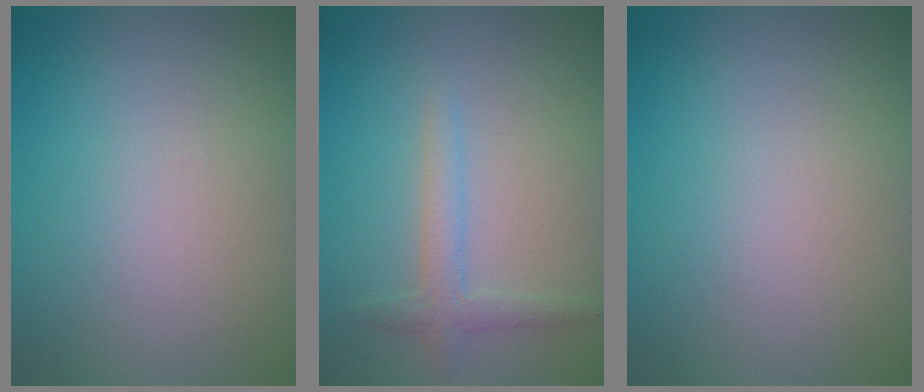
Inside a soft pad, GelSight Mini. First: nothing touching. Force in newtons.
{"total": 2.1, "press": 2.1, "slide": 0.2}
{"total": 0.0}